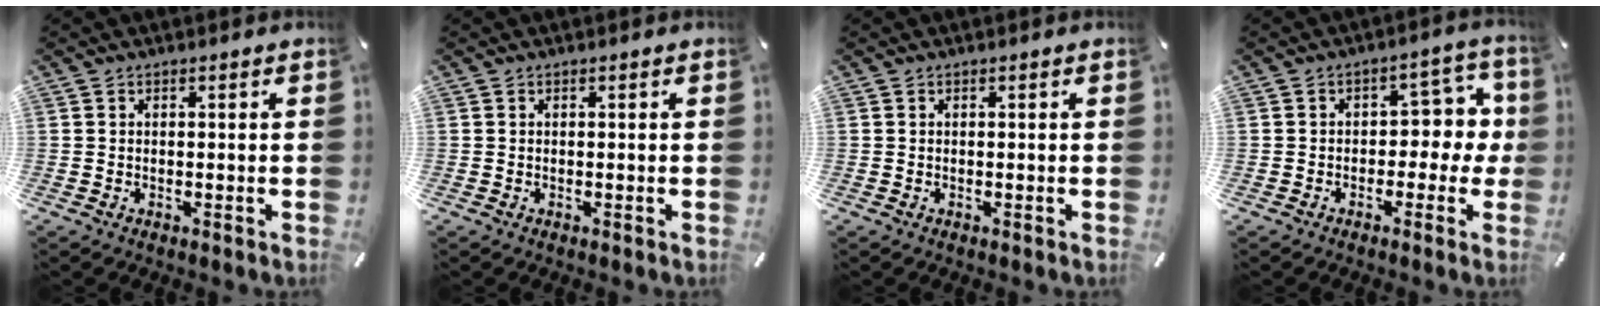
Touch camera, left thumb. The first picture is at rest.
{"total": 0.0}
{"total": 0.0}
{"total": 7.8, "force": [0.7, 5.5, 5.5], "torque": [-0.068, 0.003, 0.006]}